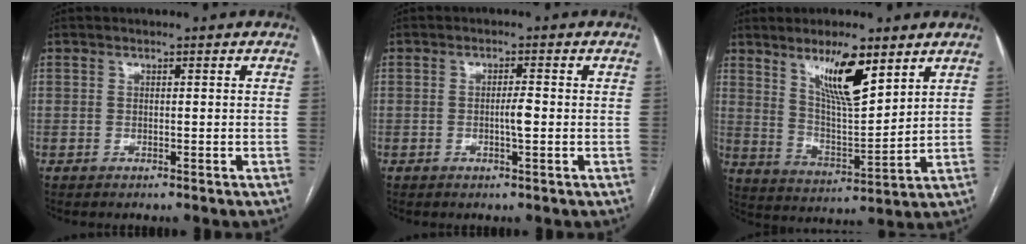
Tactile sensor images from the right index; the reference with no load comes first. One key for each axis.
{"total": 2.2, "fx": -0.4, "fy": 0.2, "fz": 2.2, "tx": -0.040, "ty": 0.000, "tz": -0.007}
{"total": 11.2, "fx": 6.8, "fy": 2.1, "fz": 8.6, "tx": -0.156, "ty": -0.009, "tz": 0.127}